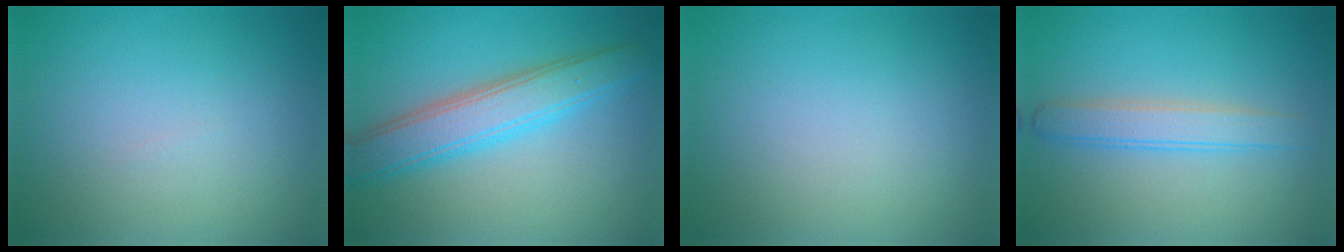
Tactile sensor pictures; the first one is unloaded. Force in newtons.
{"total": 5.2, "press": 5.2, "slide": 0.1}
{"total": 0.0}
{"total": 2.7, "press": 2.7, "slide": 0.1}